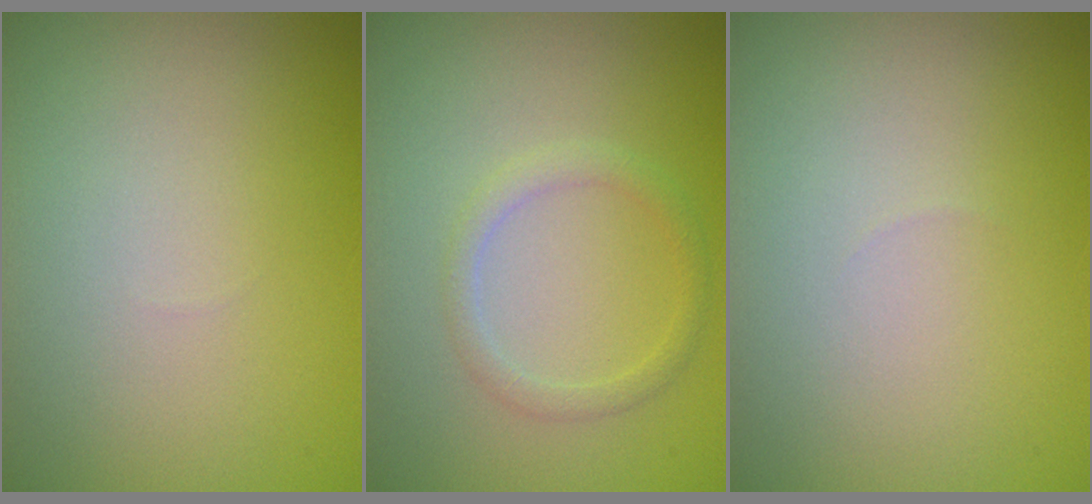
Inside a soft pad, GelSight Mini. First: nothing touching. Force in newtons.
{"total": 1.6, "press": 1.6, "slide": 0.1}
{"total": 0.0}